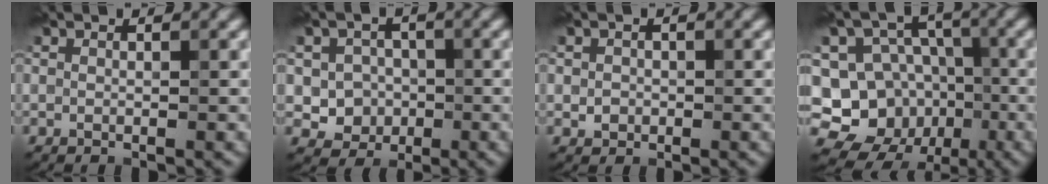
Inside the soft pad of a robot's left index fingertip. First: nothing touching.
{"total": 3.3, "force": [-0.5, 3.0, 1.3], "torque": [-0.011, -0.001, -0.014]}
{"total": 1.1, "force": [-0.1, 1.0, 0.4], "torque": [-0.003, -0.003, -0.004]}
{"total": 13.3, "force": [-4.5, 12.0, 3.8], "torque": [-0.075, 0.003, -0.072]}